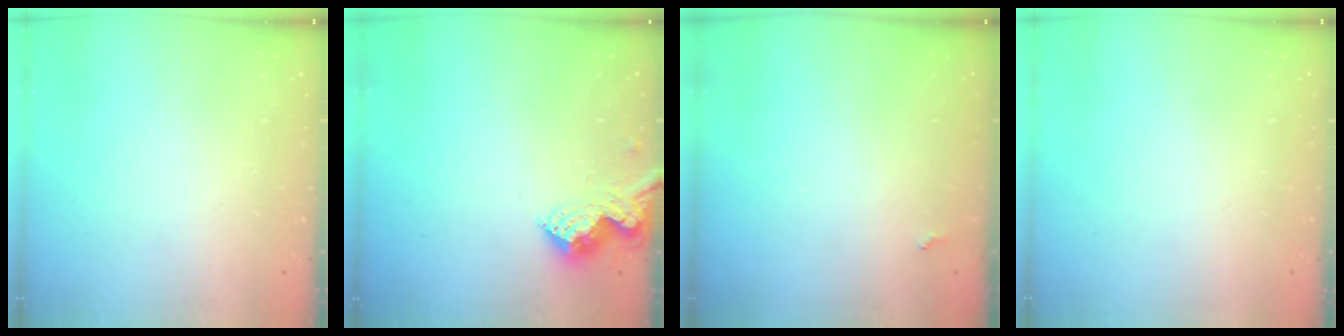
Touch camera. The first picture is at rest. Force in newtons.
{"total": 8.7, "press": 8.7, "slide": 0.3}
{"total": 2.0, "press": 2.0, "slide": 0.5}
{"total": 0.0}